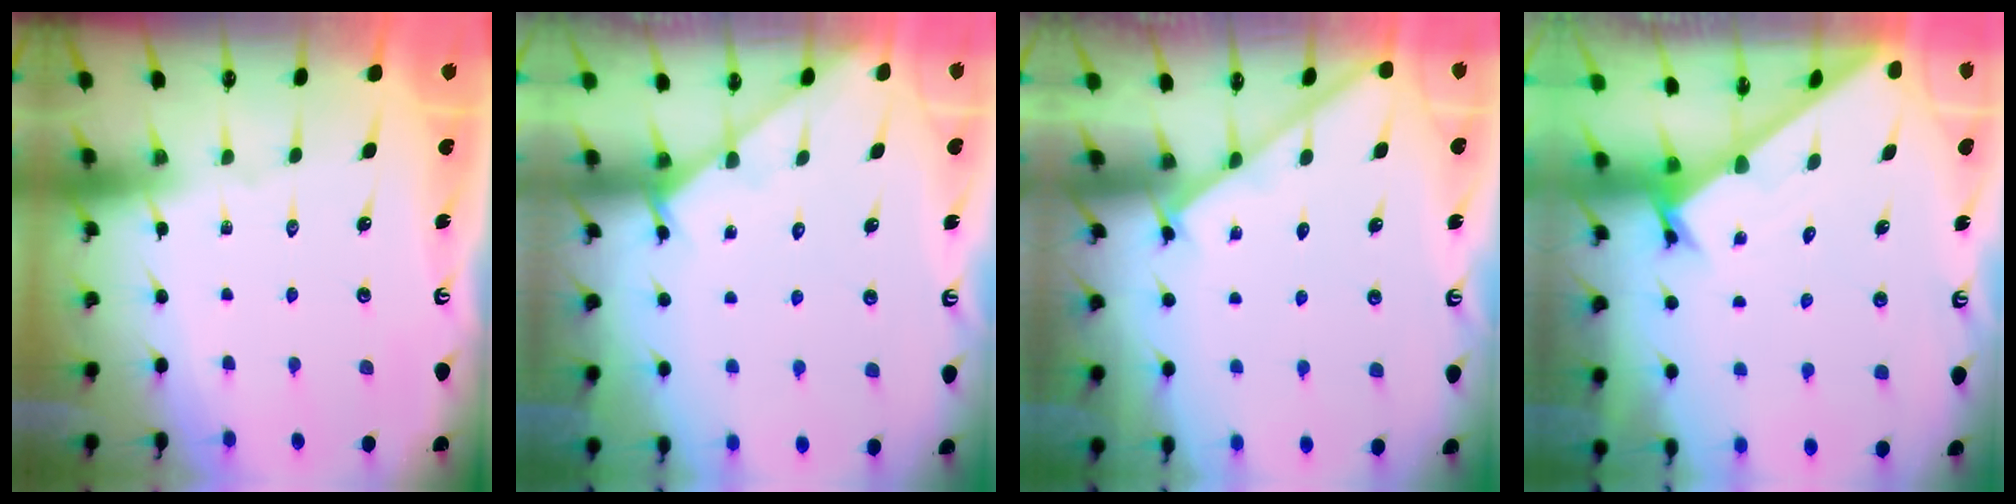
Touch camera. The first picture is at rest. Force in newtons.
{"total": 3.3, "press": 3.3, "slide": 0.2}
{"total": 2.0, "press": 1.9, "slide": 0.3}
{"total": 1.7, "press": 1.7, "slide": 0.1}